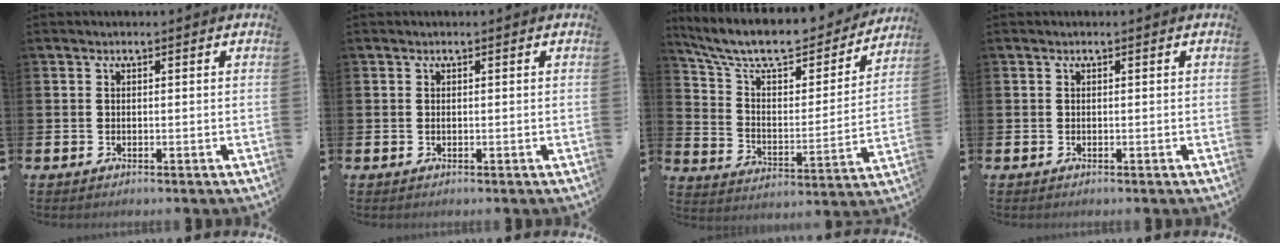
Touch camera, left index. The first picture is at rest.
{"total": 0.0}
{"total": 10.8, "force": [9.3, 3.4, 4.4], "torque": [-0.122, -0.057, 0.158]}
{"total": 0.0}